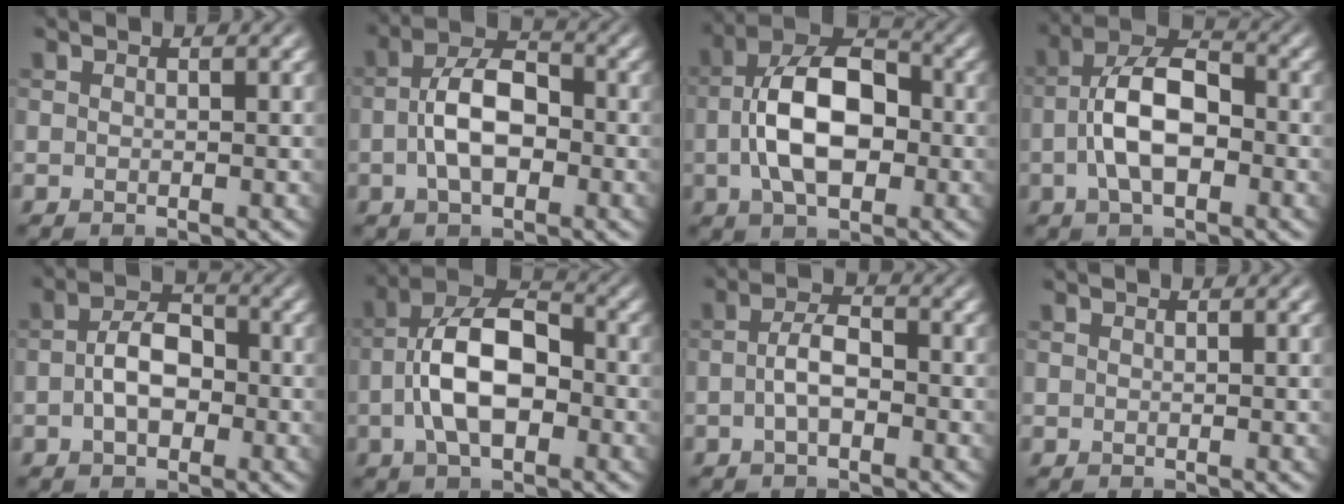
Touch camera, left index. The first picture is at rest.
{"total": 5.4, "force": [-1.0, 2.9, 4.5], "torque": [-0.081, 0.009, -0.025]}
{"total": 8.6, "force": [-0.9, 4.9, 7.1], "torque": [-0.128, 0.017, -0.028]}
{"total": 6.7, "force": [-1.3, 3.4, 5.6], "torque": [-0.107, 0.015, -0.031]}
{"total": 4.1, "force": [-0.7, 2.5, 3.2], "torque": [-0.055, 0.006, -0.018]}
{"total": 7.8, "force": [-1.4, 4.1, 6.5], "torque": [-0.123, 0.018, -0.033]}
{"total": 2.9, "force": [-0.7, 1.3, 2.5], "torque": [-0.049, 0.004, -0.018]}
{"total": 0.9, "force": [0.4, 0.8, 0.2], "torque": [0.000, -0.001, 0.005]}